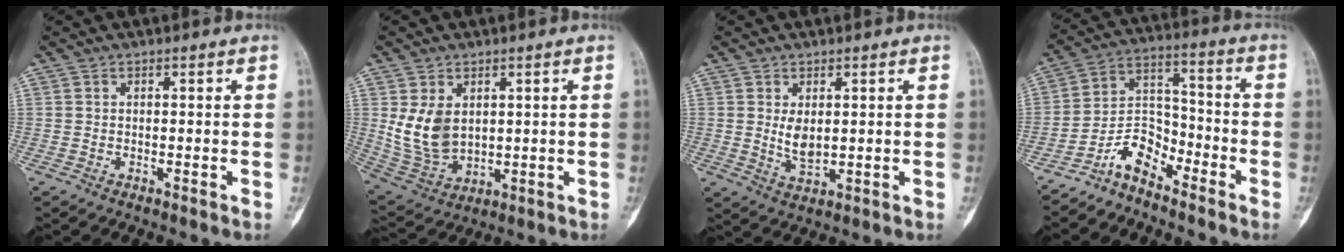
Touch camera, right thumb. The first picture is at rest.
{"total": 9.9, "force": [2.1, 6.7, 6.9], "torque": [-0.118, -0.017, 0.064]}
{"total": 4.3, "force": [0.8, 2.3, 3.6], "torque": [-0.056, -0.014, 0.024]}
{"total": 8.2, "force": [-6.5, 3.9, 3.0], "torque": [-0.043, 0.077, -0.134]}